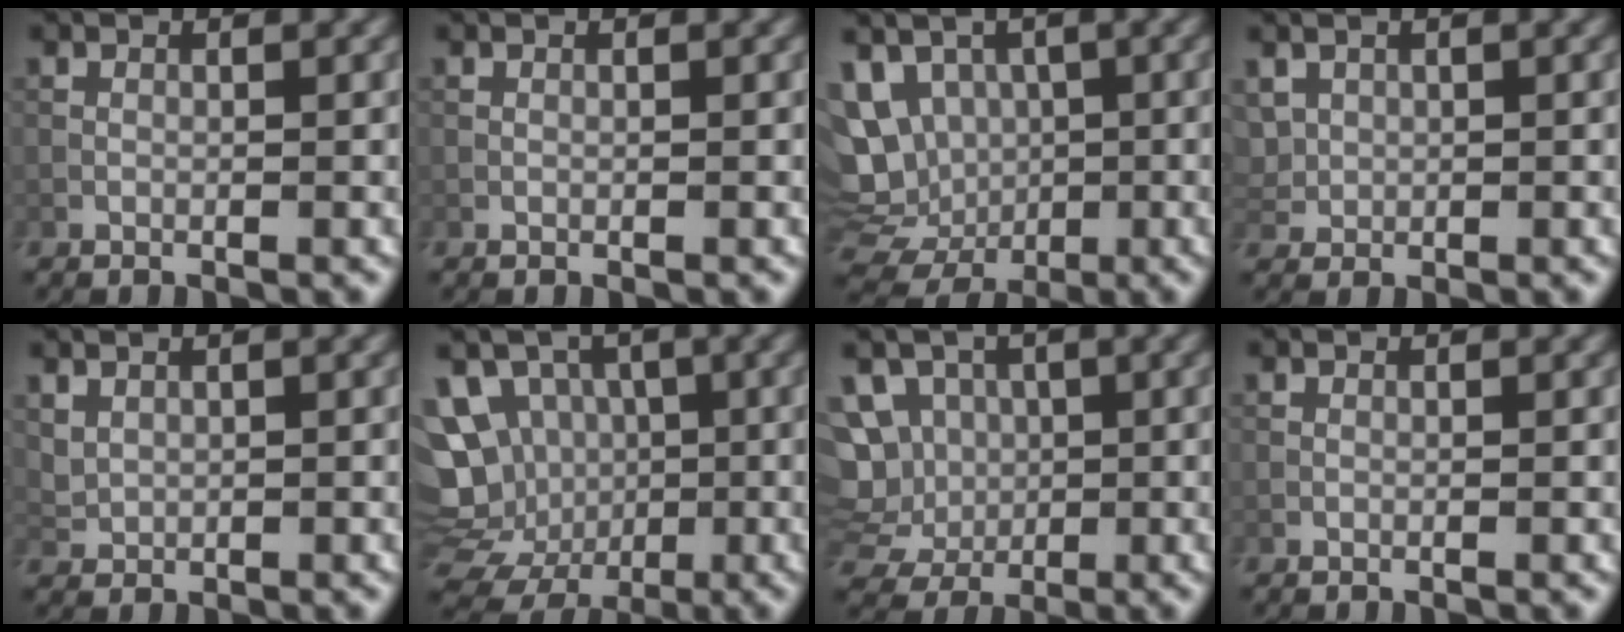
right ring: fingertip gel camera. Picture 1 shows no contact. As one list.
[{"total": 0.0}, {"total": 11.7, "force": [1.3, 10.0, 6.0], "torque": [-0.121, 0.024, 0.001]}, {"total": 1.7, "force": [0.6, 1.4, 0.7], "torque": [-0.016, 0.000, 0.016]}, {"total": 1.3, "force": [0.8, 0.9, 0.5], "torque": [-0.011, -0.002, 0.021]}, {"total": 14.2, "force": [-1.1, 12.9, 5.7], "torque": [-0.151, -0.013, -0.009]}, {"total": 10.0, "force": [1.0, 9.1, 4.0], "torque": [-0.096, 0.020, -0.002]}, {"total": 0.0}]